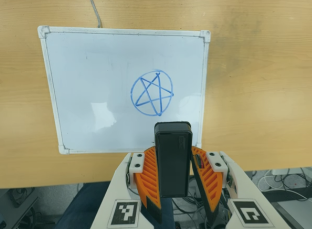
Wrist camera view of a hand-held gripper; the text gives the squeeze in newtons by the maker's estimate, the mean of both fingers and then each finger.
{"total": 5.0, "left": 4.6, "right": 5.4}